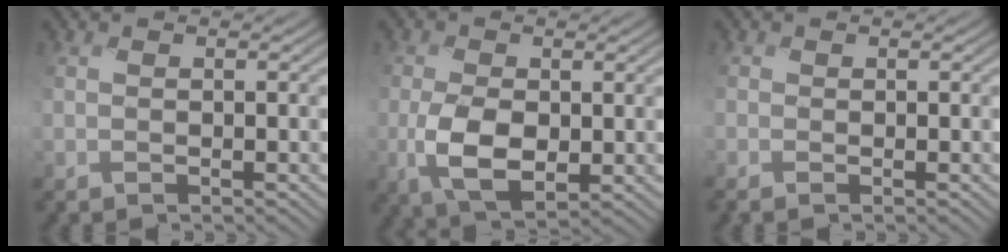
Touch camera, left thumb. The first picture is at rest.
{"total": 7.0, "force": [-1.1, 4.2, 5.4], "torque": [-0.125, -0.010, -0.019]}
{"total": 1.3, "force": [-0.7, 0.9, 0.6], "torque": [-0.018, -0.005, -0.021]}